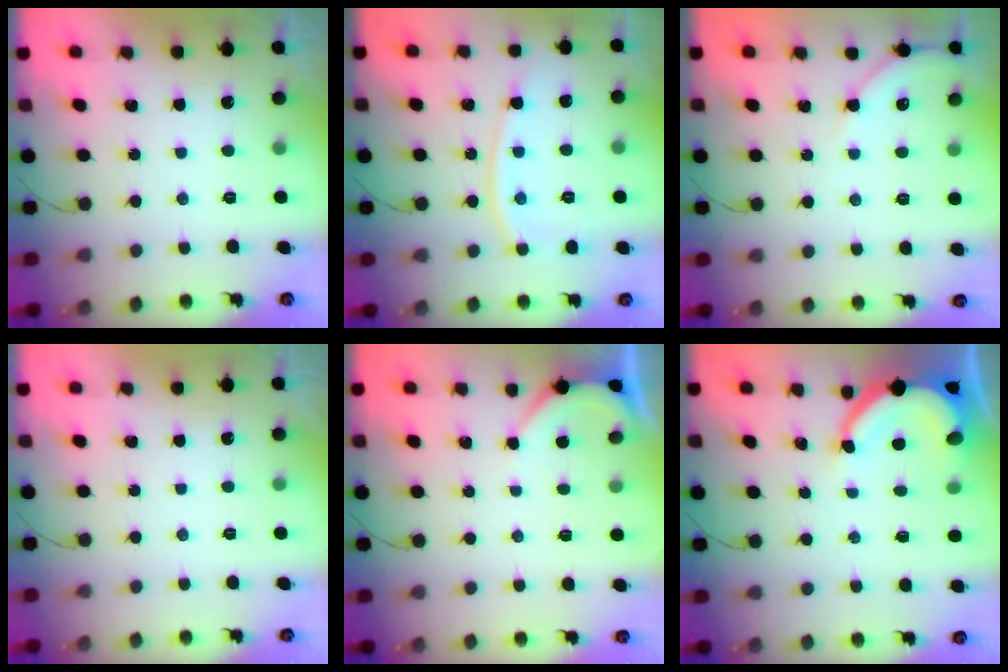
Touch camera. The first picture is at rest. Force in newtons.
{"total": 10.4, "press": 10.4, "slide": 1.2}
{"total": 5.9, "press": 5.8, "slide": 0.8}
{"total": 0.0}
{"total": 3.5, "press": 3.4, "slide": 0.5}
{"total": 7.2, "press": 7.2, "slide": 0.7}